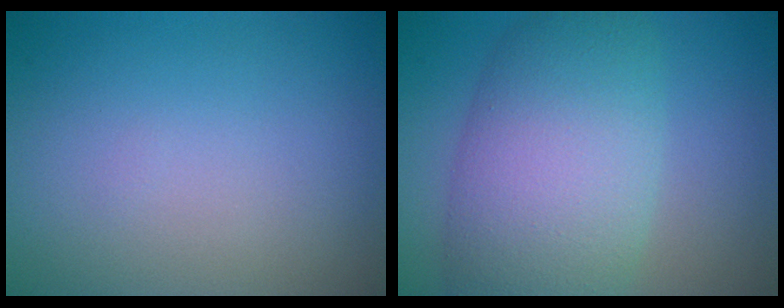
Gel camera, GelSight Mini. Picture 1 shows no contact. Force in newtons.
{"total": 9.0, "press": 9.0, "slide": 0.3}